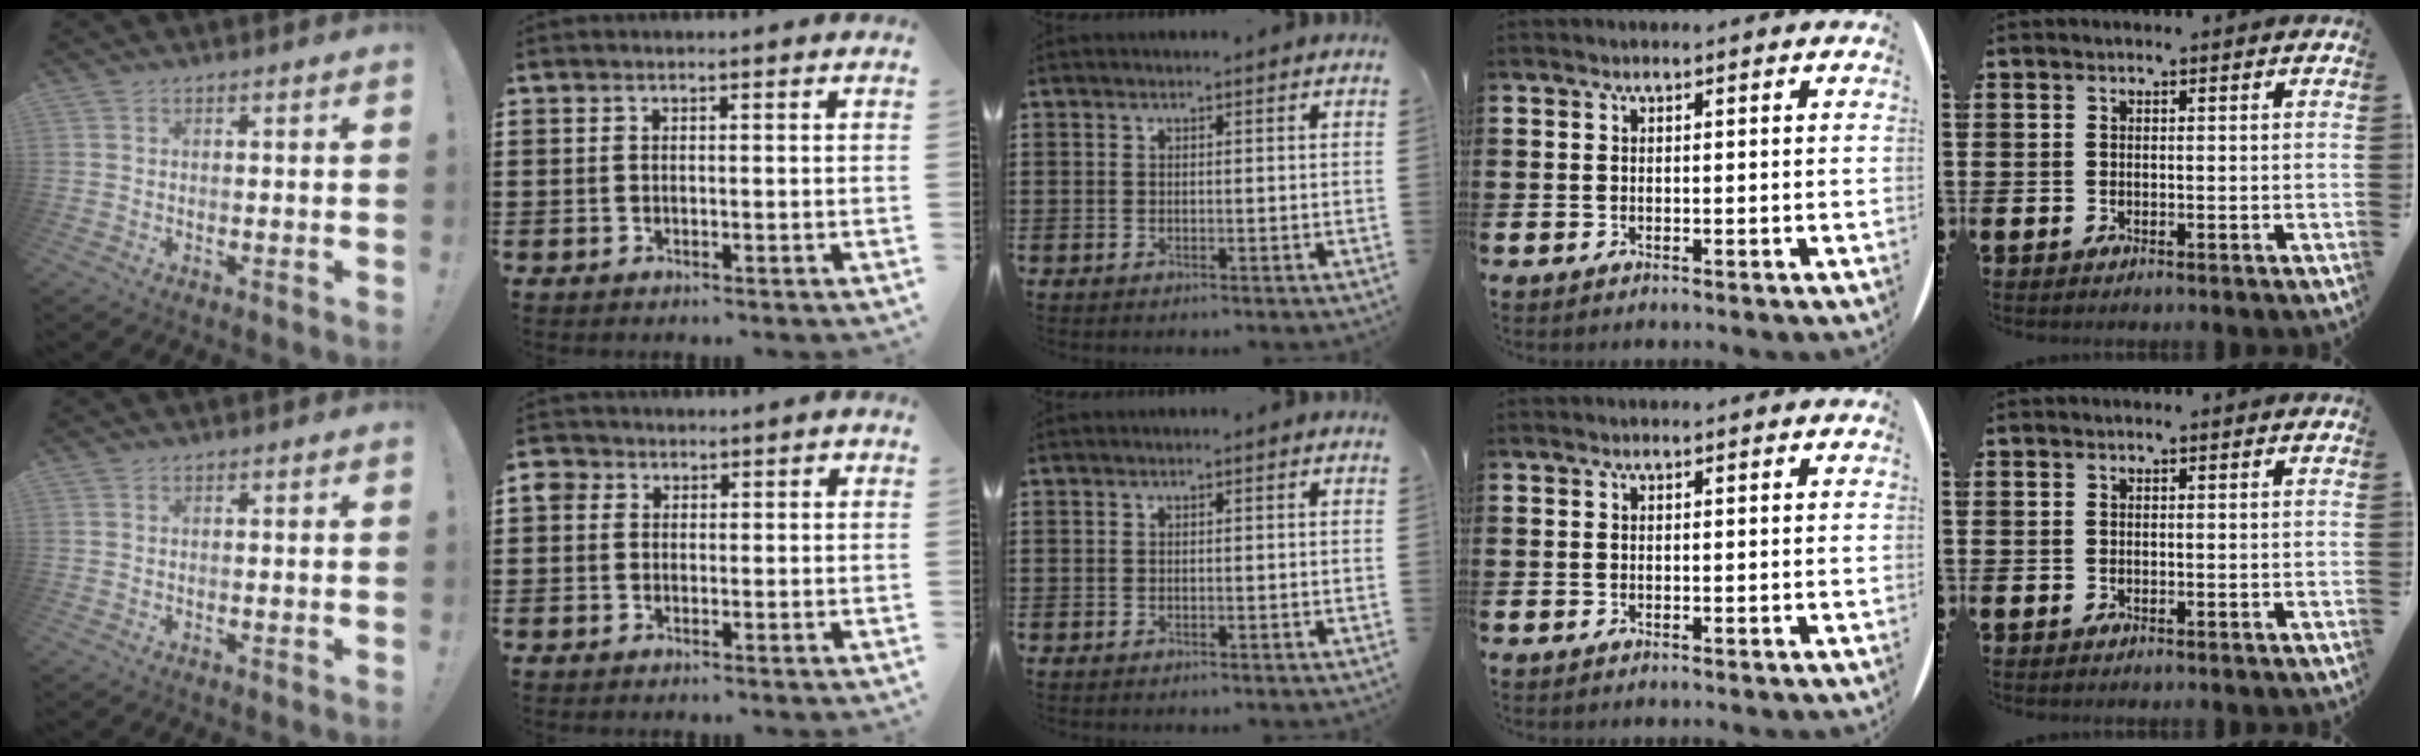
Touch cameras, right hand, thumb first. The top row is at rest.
{"index": {"total": 1.8, "force": [0.0, 1.7, 0.7], "torque": [-0.020, 0.008, -0.002]}}